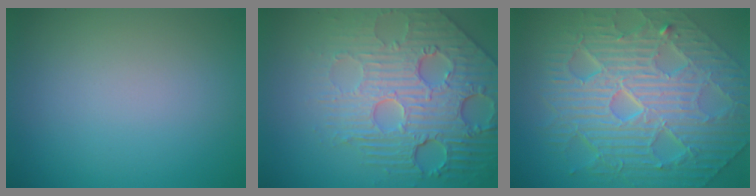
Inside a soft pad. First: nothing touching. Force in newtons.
{"total": 8.5, "press": 6.0, "slide": 6.1}
{"total": 11.5, "press": 7.6, "slide": 8.6}